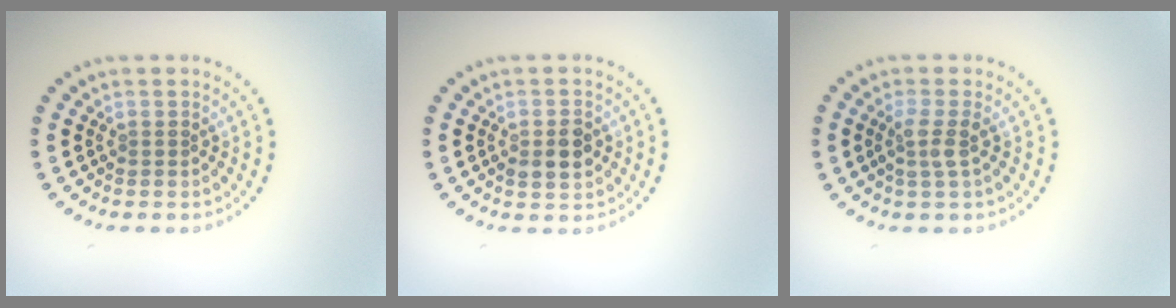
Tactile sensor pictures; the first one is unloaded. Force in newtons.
{"total": 2.4, "press": 2.4, "slide": 0.2}
{"total": 1.9, "press": 1.5, "slide": 1.2}